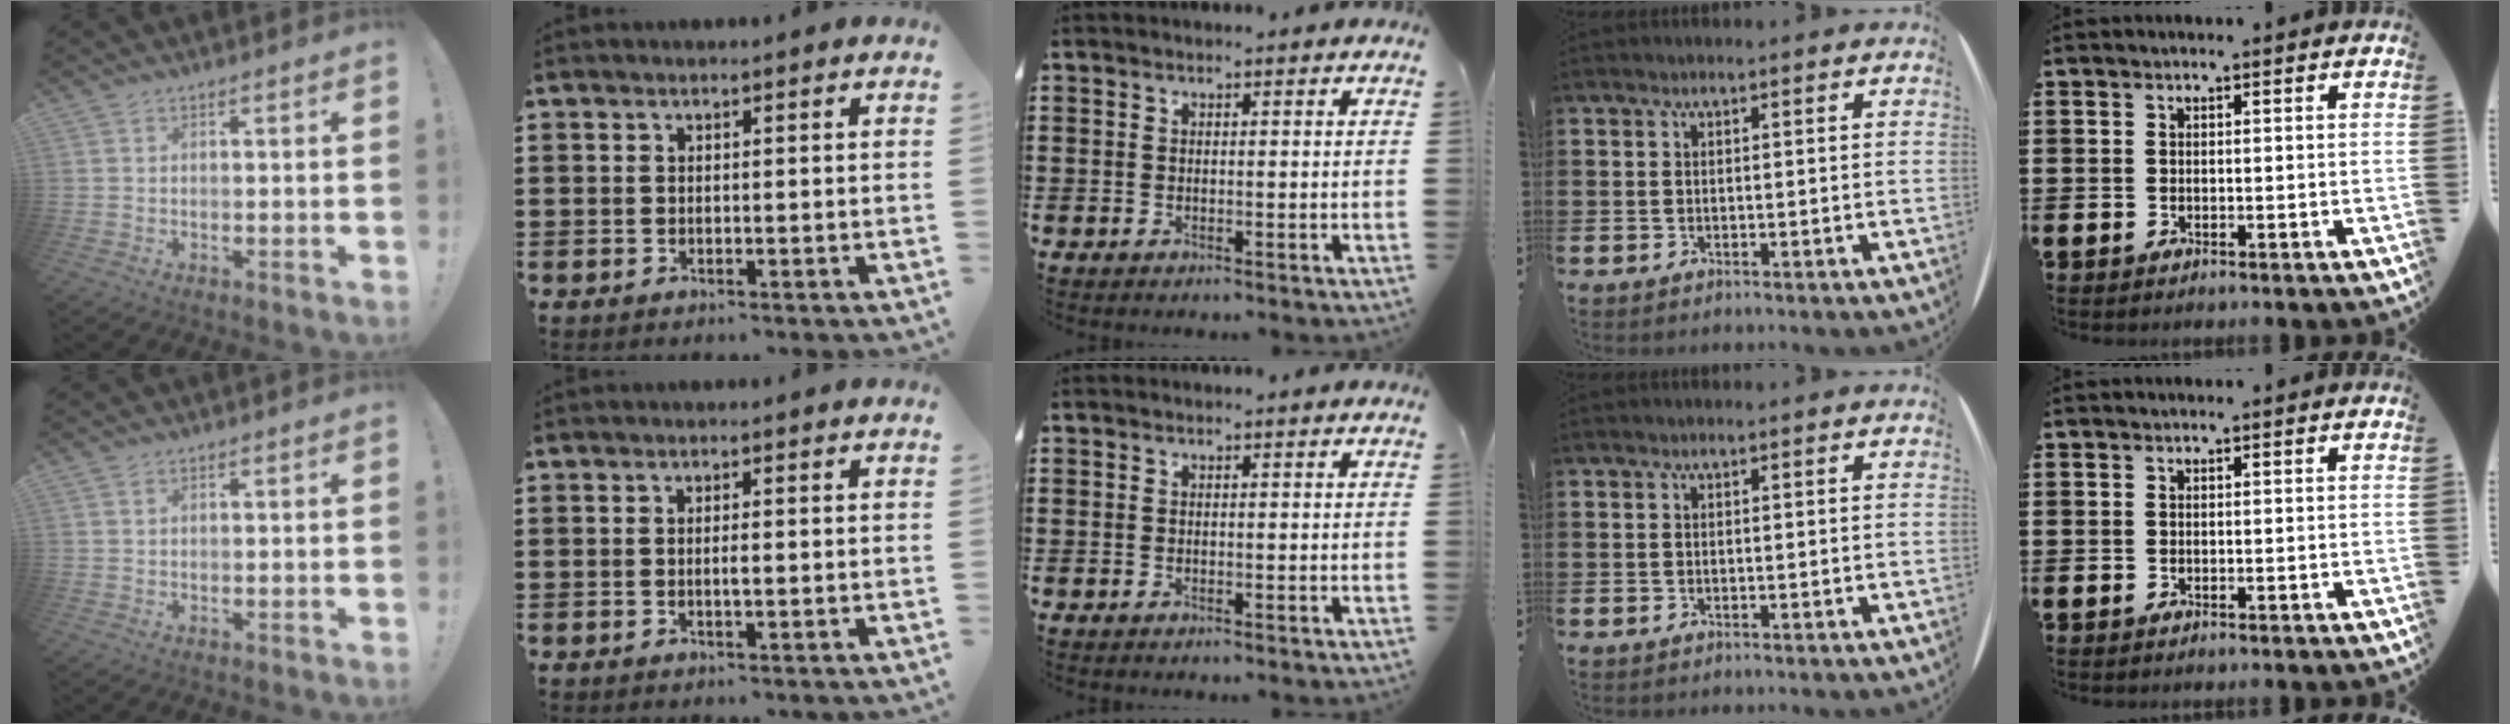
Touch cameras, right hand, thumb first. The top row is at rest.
{"thumb": {"total": 0.5, "force": [0.4, 0.3, 0.2], "torque": [-0.004, 0.000, 0.008]}, "index": {"total": 1.2, "force": [-0.2, 0.2, 1.1], "torque": [-0.021, -0.002, -0.003]}}